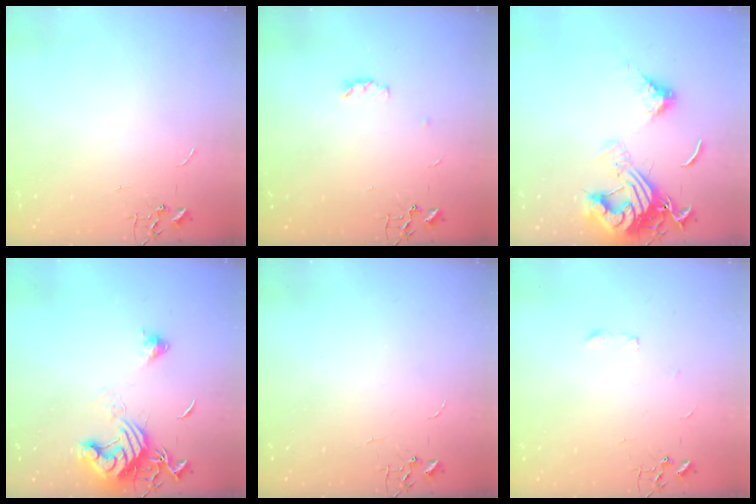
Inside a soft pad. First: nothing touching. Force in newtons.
{"total": 3.8, "press": 3.8, "slide": 0.6}
{"total": 17.1, "press": 17.0, "slide": 1.9}
{"total": 12.9, "press": 12.8, "slide": 1.6}
{"total": 0.0}
{"total": 3.2, "press": 3.2, "slide": 0.6}